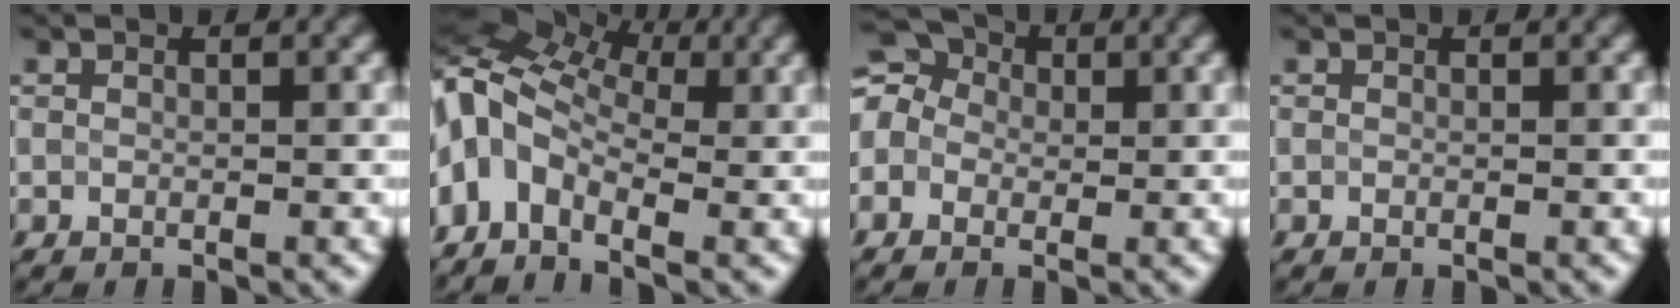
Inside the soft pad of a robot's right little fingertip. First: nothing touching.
{"total": 9.7, "force": [0.2, 6.5, 7.1], "torque": [-0.158, 0.012, -0.016]}
{"total": 6.4, "force": [0.8, 5.4, 3.3], "torque": [-0.058, 0.037, -0.032]}
{"total": 0.0}